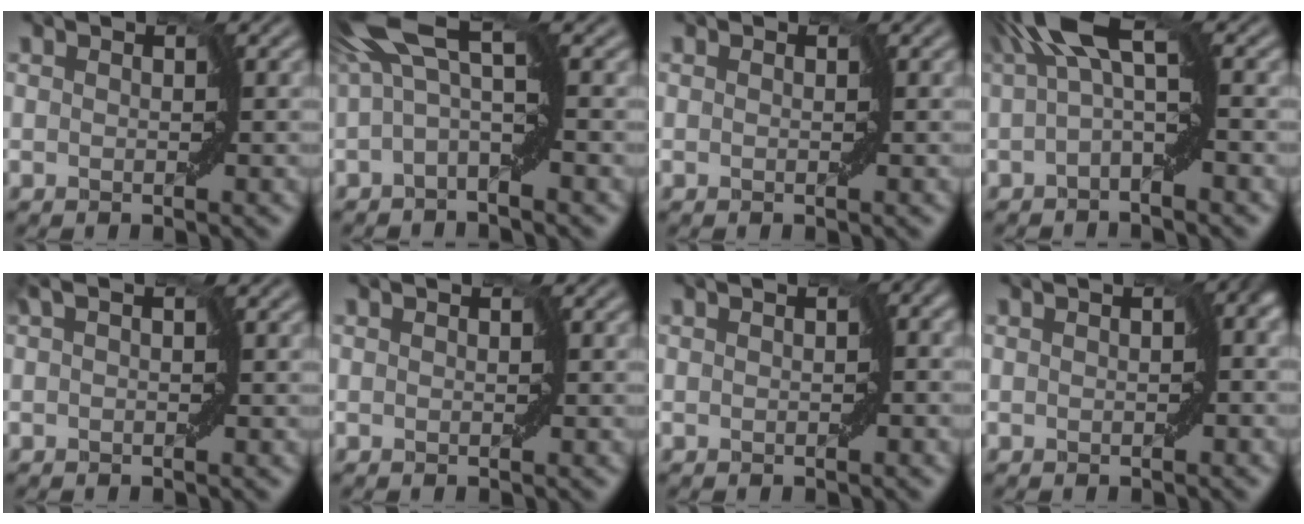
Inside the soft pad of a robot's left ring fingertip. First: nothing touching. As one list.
[{"total": 5.9, "force": [0.6, 1.3, 5.7], "torque": [-0.114, 0.023, -0.008]}, {"total": 0.0}, {"total": 6.2, "force": [1.0, 1.5, 5.9], "torque": [-0.110, 0.026, -0.002]}, {"total": 1.1, "force": [0.4, 0.2, 1.0], "torque": [-0.023, 0.002, 0.004]}, {"total": 0.0}, {"total": 1.9, "force": [-0.3, 0.9, 1.6], "torque": [-0.019, 0.000, -0.005]}, {"total": 3.6, "force": [-0.3, 1.9, 3.0], "torque": [-0.027, 0.006, -0.012]}]